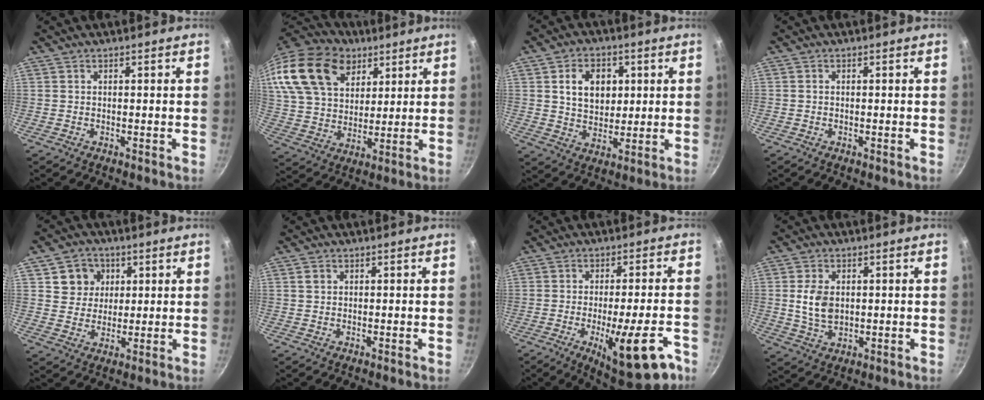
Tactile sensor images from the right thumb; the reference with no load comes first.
{"total": 24.4, "force": [12.9, 16.3, 12.7], "torque": [-0.255, -0.003, 0.240]}
{"total": 9.7, "force": [2.4, 7.2, 6.0], "torque": [-0.071, -0.005, 0.041]}
{"total": 0.0}
{"total": 7.2, "force": [2.4, 6.5, 1.9], "torque": [0.006, 0.001, 0.037]}
{"total": 1.1, "force": [0.3, 0.9, 0.5], "torque": [-0.005, 0.004, 0.005]}
{"total": 15.4, "force": [-6.9, 4.1, 13.1], "torque": [-0.160, 0.014, -0.089]}
{"total": 6.7, "force": [0.8, 4.6, 4.9], "torque": [-0.085, -0.006, 0.018]}